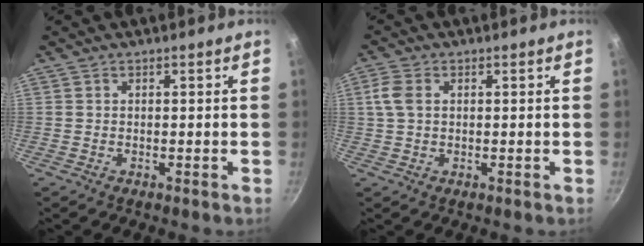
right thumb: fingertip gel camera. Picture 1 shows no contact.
{"total": 3.9, "force": [0.8, 2.6, 2.8], "torque": [-0.062, 0.009, 0.013]}